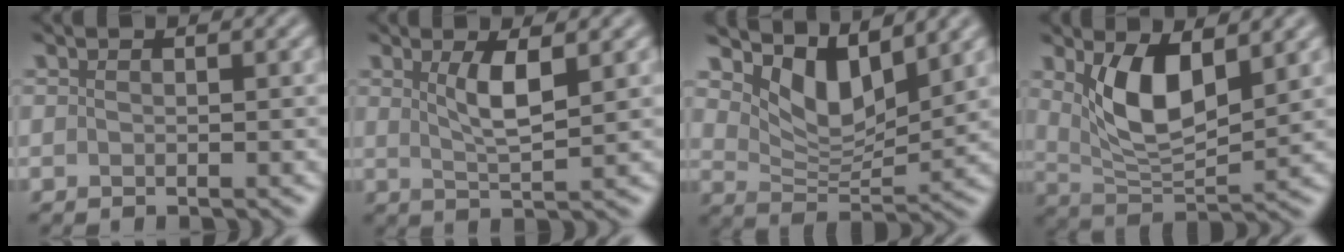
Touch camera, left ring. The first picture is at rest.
{"total": 3.3, "force": [1.1, 0.8, 3.0], "torque": [-0.054, -0.004, 0.022]}
{"total": 5.5, "force": [3.8, 2.2, 3.2], "torque": [-0.067, -0.011, 0.064]}
{"total": 6.1, "force": [2.1, 2.6, 5.2], "torque": [-0.103, -0.009, 0.043]}